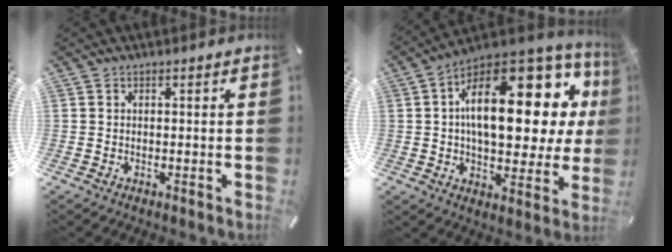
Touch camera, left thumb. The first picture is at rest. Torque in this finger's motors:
{"motor_torque": [2.07, 2.03, 2.65, -0.12, 0.37]}